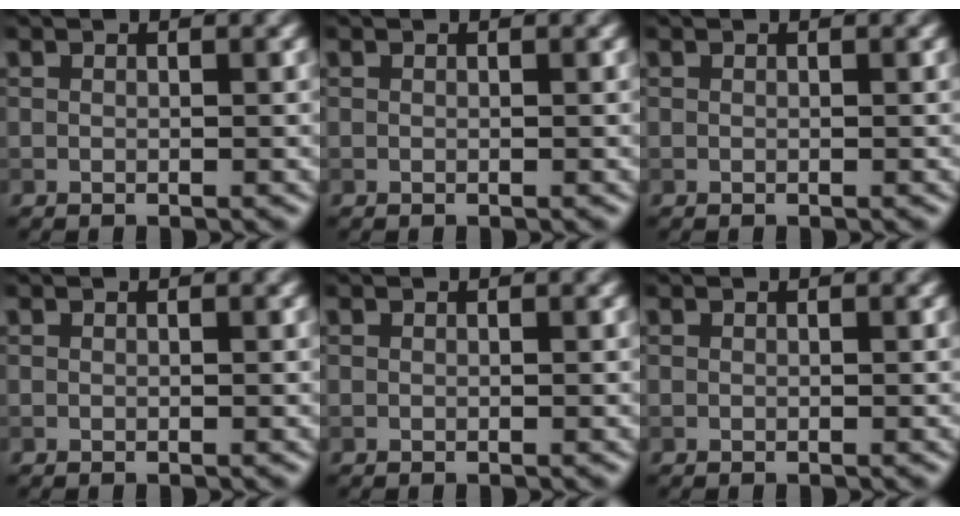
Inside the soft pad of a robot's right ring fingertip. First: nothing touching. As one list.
[{"total": 0.0}, {"total": 0.0}, {"total": 0.0}, {"total": 0.0}, {"total": 0.0}]